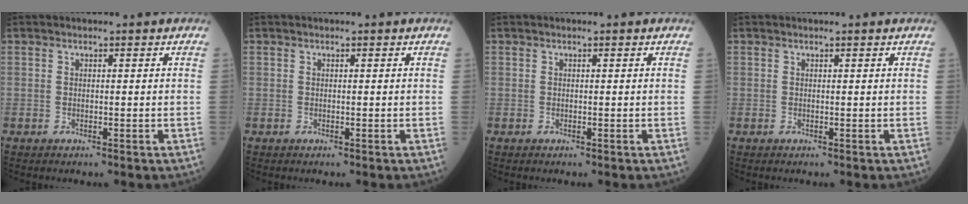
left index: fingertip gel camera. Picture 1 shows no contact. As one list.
[{"total": 0.0}, {"total": 0.0}, {"total": 0.0}]